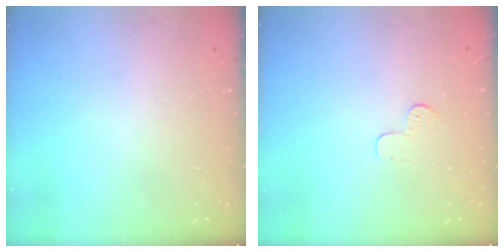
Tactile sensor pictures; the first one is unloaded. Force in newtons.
{"total": 3.9, "press": 3.9, "slide": 0.4}